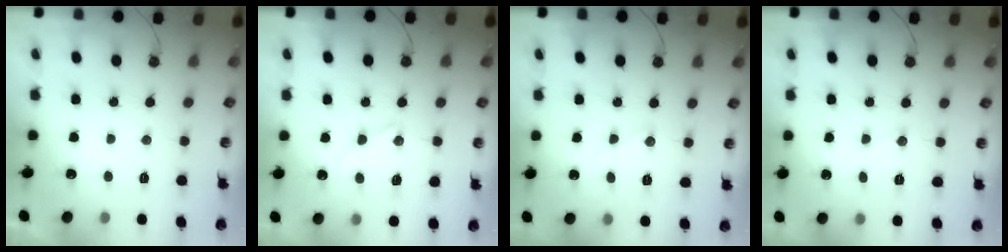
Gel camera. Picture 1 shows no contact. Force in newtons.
{"total": 13.1, "press": 13.1, "slide": 1.2}
{"total": 7.8, "press": 7.8, "slide": 0.5}
{"total": 6.8, "press": 6.8, "slide": 0.3}